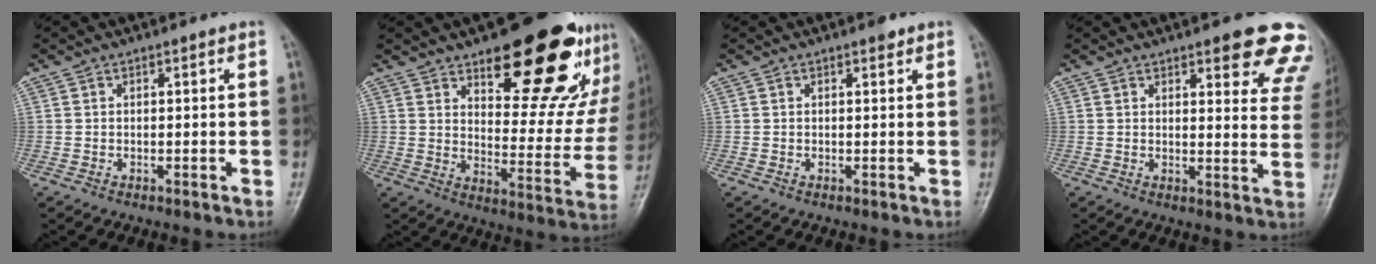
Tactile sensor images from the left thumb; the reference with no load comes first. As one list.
[{"total": 22.7, "force": [14.4, 8.6, 15.3], "torque": [-0.152, -0.080, 0.206]}, {"total": 1.0, "force": [0.7, 0.4, 0.6], "torque": [-0.004, -0.002, 0.007]}, {"total": 14.2, "force": [10.0, 4.4, 9.0], "torque": [-0.060, -0.043, 0.097]}]